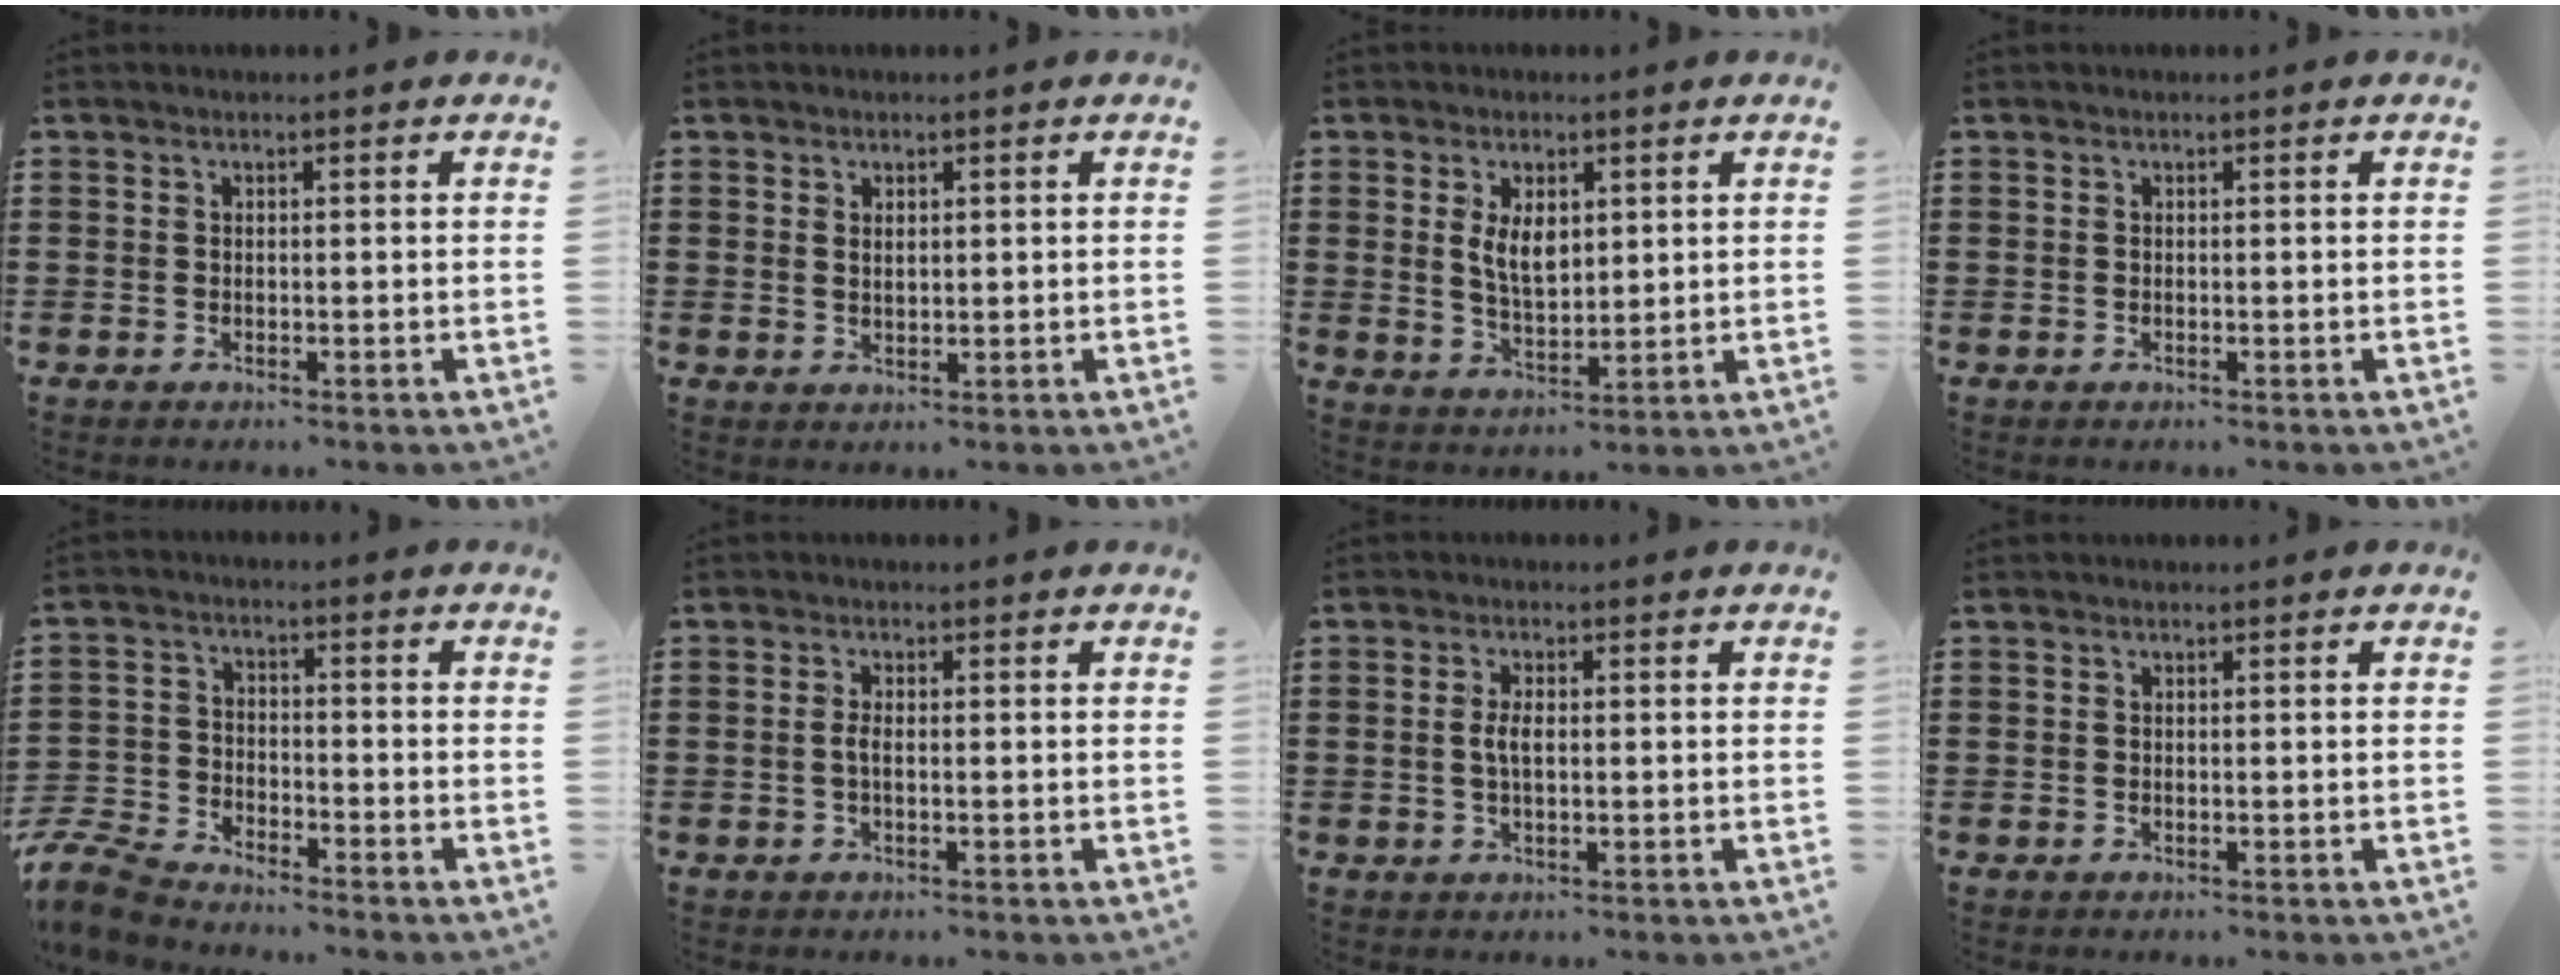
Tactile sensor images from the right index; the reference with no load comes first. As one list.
[{"total": 1.0, "force": [0.7, 0.6, 0.6], "torque": [-0.012, 0.004, 0.012]}, {"total": 5.3, "force": [1.4, 2.8, 4.3], "torque": [-0.083, 0.004, 0.022]}, {"total": 0.0}, {"total": 6.1, "force": [-5.9, 0.9, 1.3], "torque": [-0.053, -0.003, -0.124]}, {"total": 1.6, "force": [-0.3, 0.5, 1.5], "torque": [-0.037, -0.002, -0.008]}, {"total": 2.8, "force": [0.0, 1.1, 2.6], "torque": [-0.058, -0.001, -0.003]}, {"total": 0.0}]